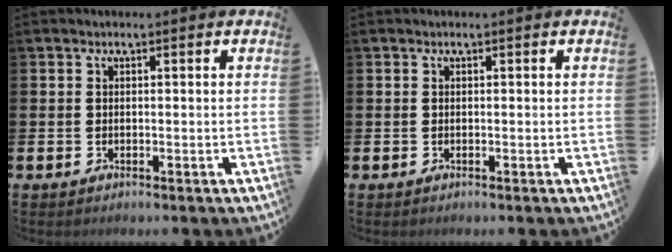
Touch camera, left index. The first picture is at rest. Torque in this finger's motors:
{"motor_torque": [0.01, 0.00, 0.01, -0.01]}